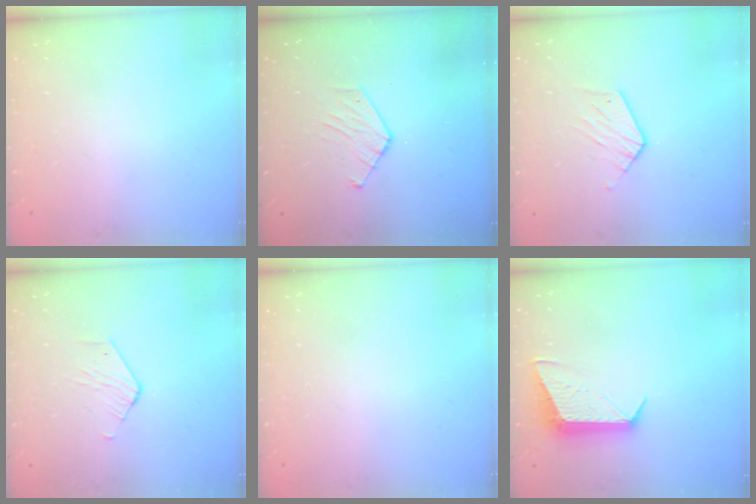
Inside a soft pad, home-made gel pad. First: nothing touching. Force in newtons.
{"total": 5.5, "press": 5.4, "slide": 0.6}
{"total": 7.6, "press": 7.6, "slide": 0.5}
{"total": 2.5, "press": 2.5, "slide": 0.2}
{"total": 0.0}
{"total": 10.4, "press": 10.4, "slide": 0.6}